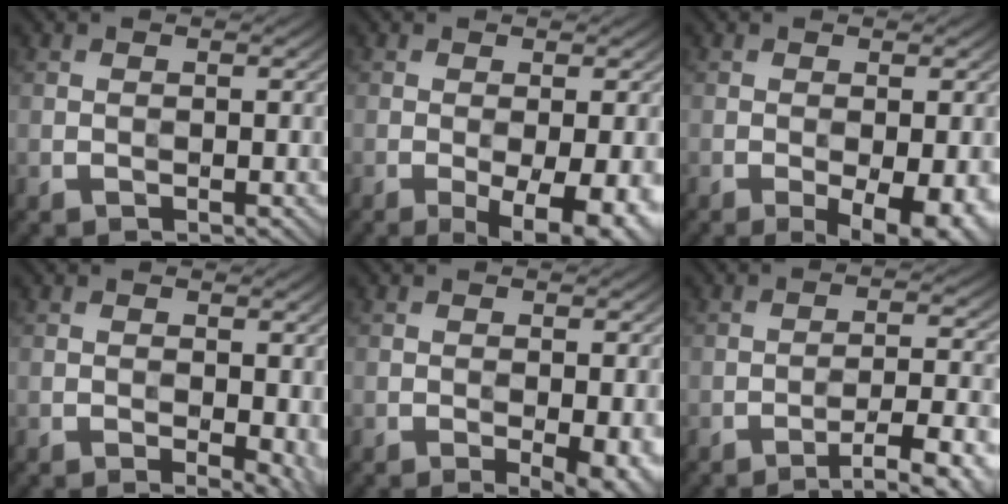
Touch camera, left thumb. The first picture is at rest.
{"total": 6.7, "force": [-2.4, 2.0, 5.9], "torque": [-0.091, -0.012, -0.027]}
{"total": 6.0, "force": [-2.2, 1.9, 5.2], "torque": [-0.076, -0.012, -0.024]}
{"total": 3.7, "force": [-0.4, 2.0, 3.2], "torque": [-0.033, -0.006, -0.003]}
{"total": 3.7, "force": [-1.2, 1.0, 3.4], "torque": [-0.051, -0.007, -0.012]}
{"total": 8.7, "force": [-5.6, 1.6, 6.6], "torque": [-0.103, 0.012, -0.078]}